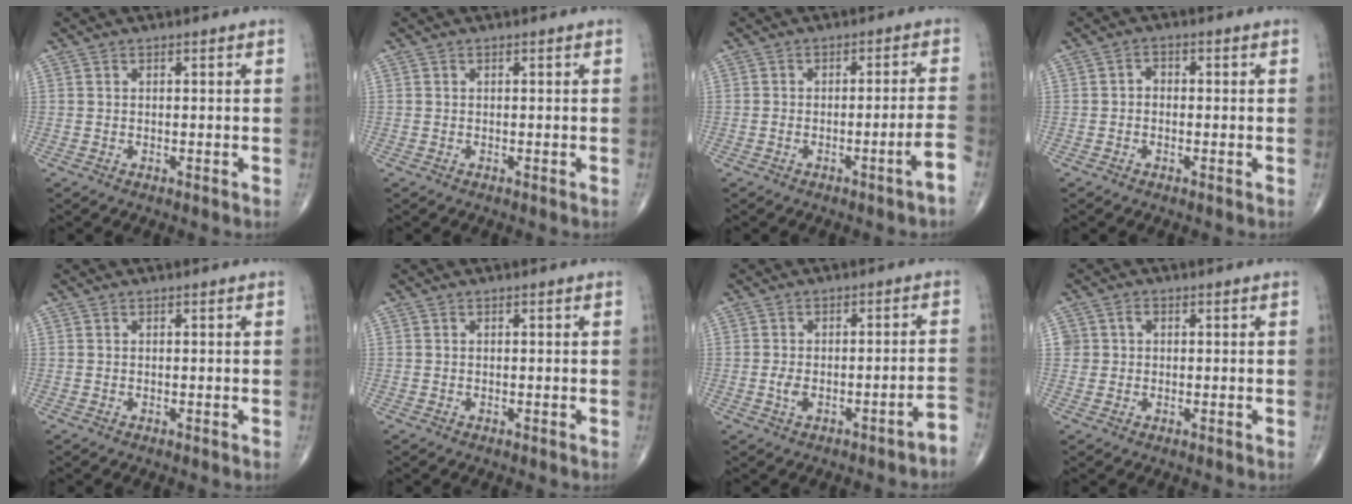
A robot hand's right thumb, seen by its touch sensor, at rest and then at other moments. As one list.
[{"total": 0.0}, {"total": 4.4, "force": [-2.5, -0.4, 3.6], "torque": [-0.058, 0.023, -0.035]}, {"total": 1.8, "force": [-0.3, 1.5, 1.0], "torque": [-0.004, 0.010, -0.011]}, {"total": 0.0}, {"total": 0.0}, {"total": 4.8, "force": [-2.7, 1.8, 3.5], "torque": [-0.042, 0.047, -0.030]}, {"total": 2.5, "force": [0.3, 2.4, 0.6], "torque": [0.005, 0.003, 0.005]}]